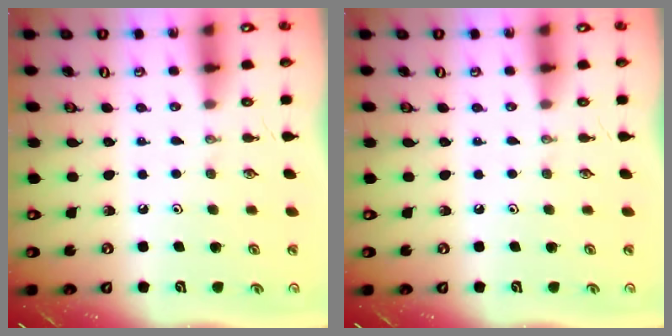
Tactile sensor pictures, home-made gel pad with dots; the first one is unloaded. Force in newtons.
{"total": 0.0}